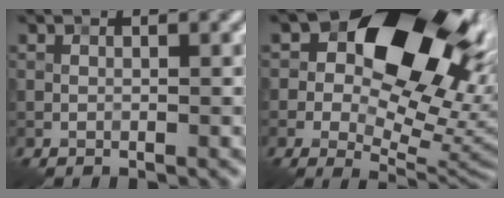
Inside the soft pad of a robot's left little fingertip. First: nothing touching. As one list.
[{"total": 14.9, "force": [3.9, 9.4, 10.9], "torque": [-0.137, 0.004, 0.066]}]